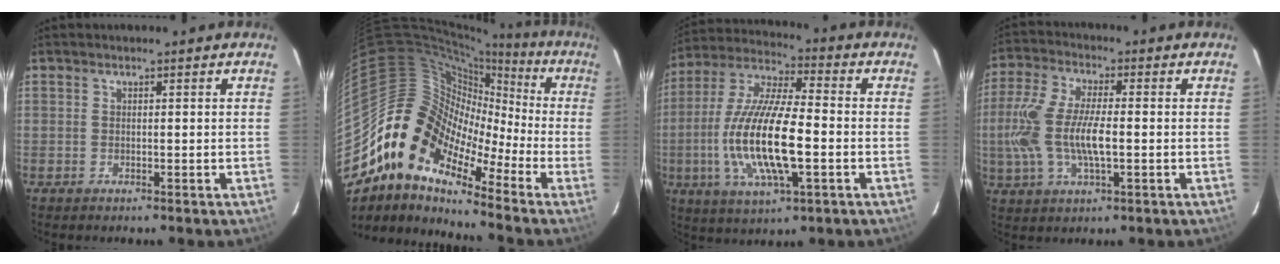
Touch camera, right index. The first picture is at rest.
{"total": 12.8, "force": [-5.9, 8.7, 7.3], "torque": [-0.107, 0.016, -0.138]}
{"total": 18.0, "force": [-3.5, 4.9, 17.0], "torque": [-0.343, -0.008, -0.069]}
{"total": 13.1, "force": [-1.3, 4.8, 12.1], "torque": [-0.260, 0.000, -0.027]}